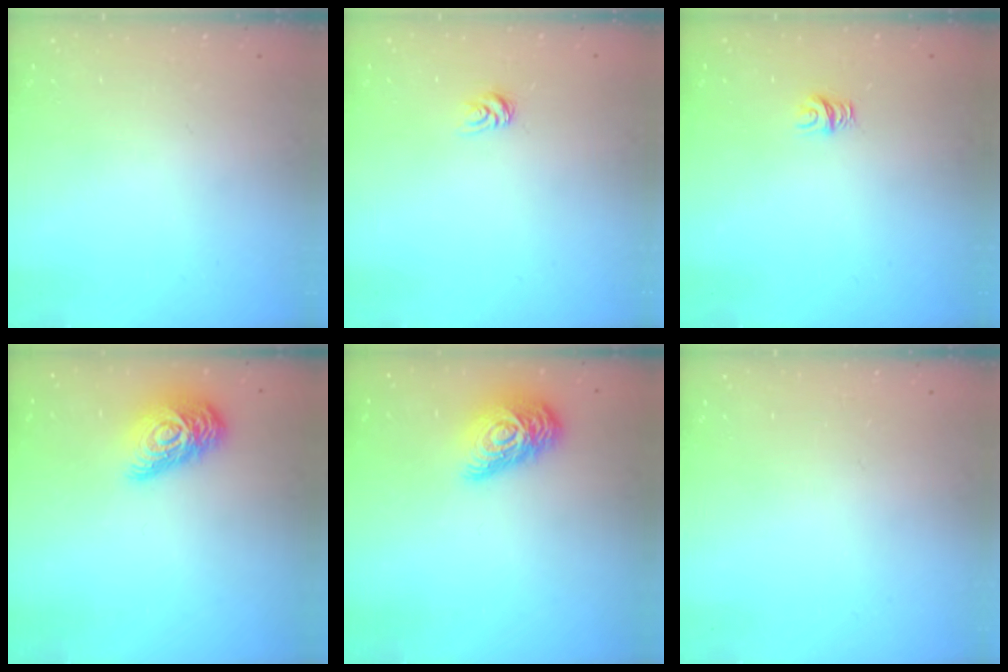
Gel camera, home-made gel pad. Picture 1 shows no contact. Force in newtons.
{"total": 4.1, "press": 4.1, "slide": 0.2}
{"total": 5.0, "press": 5.0, "slide": 0.0}
{"total": 14.2, "press": 14.1, "slide": 0.5}
{"total": 14.2, "press": 14.1, "slide": 0.5}
{"total": 0.0}